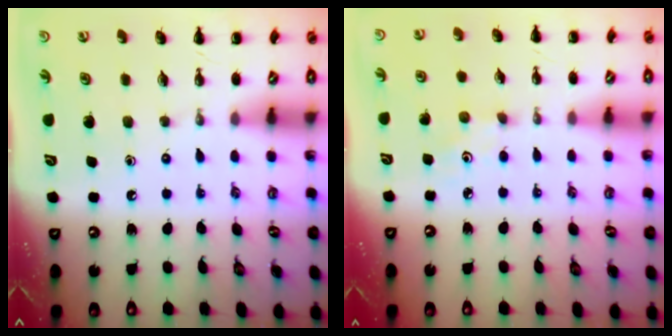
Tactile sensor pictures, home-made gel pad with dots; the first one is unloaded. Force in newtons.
{"total": 1.8, "press": 1.7, "slide": 0.6}